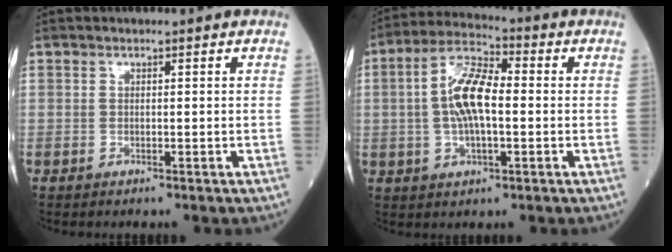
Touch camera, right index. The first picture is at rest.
{"total": 9.6, "force": [0.0, 3.3, 9.0], "torque": [-0.184, 0.013, -0.004]}